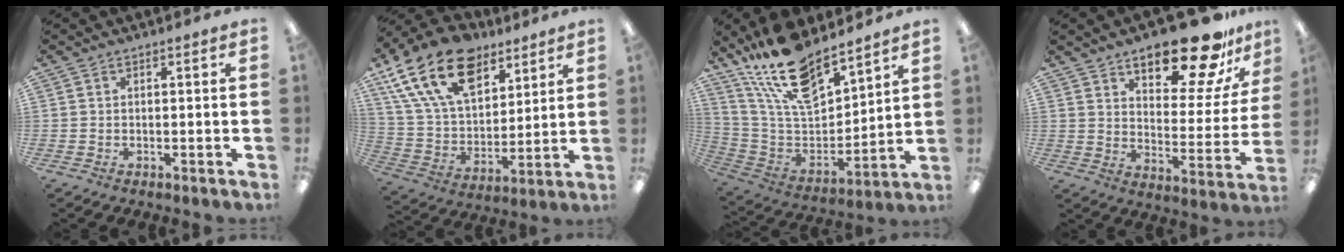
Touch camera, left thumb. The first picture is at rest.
{"total": 21.2, "force": [12.2, 12.5, 12.0], "torque": [-0.229, -0.054, 0.223]}
{"total": 19.3, "force": [15.6, 6.7, 9.1], "torque": [-0.188, -0.093, 0.279]}
{"total": 21.8, "force": [16.3, 7.9, 12.2], "torque": [-0.169, -0.108, 0.267]}